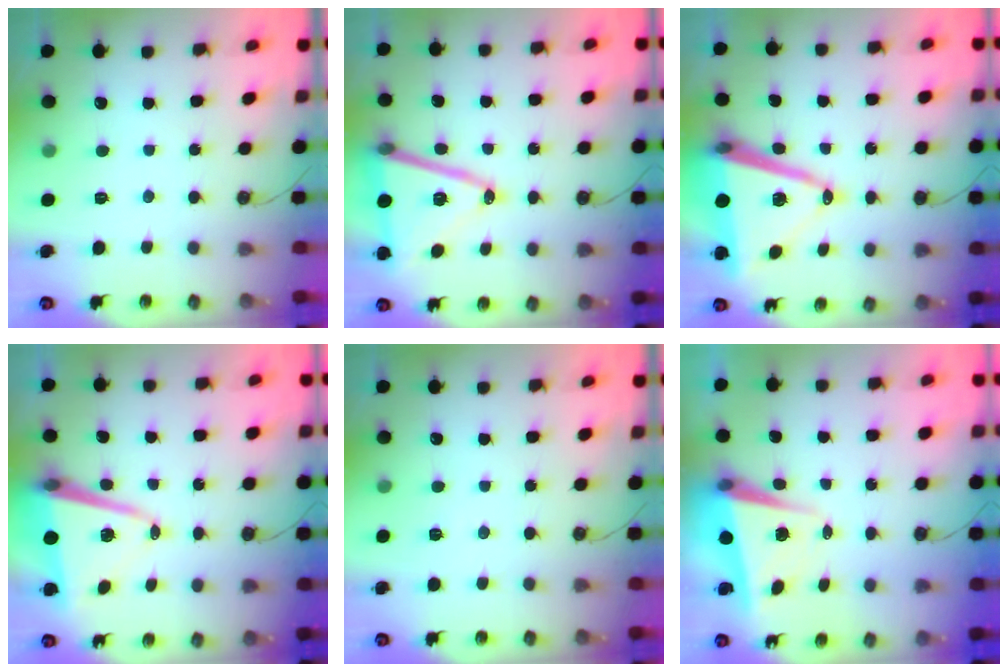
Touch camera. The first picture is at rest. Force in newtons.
{"total": 17.4, "press": 16.9, "slide": 3.8}
{"total": 16.3, "press": 15.8, "slide": 4.0}
{"total": 11.8, "press": 11.4, "slide": 2.9}
{"total": 5.3, "press": 3.1, "slide": 4.3}
{"total": 5.5, "press": 5.2, "slide": 2.0}